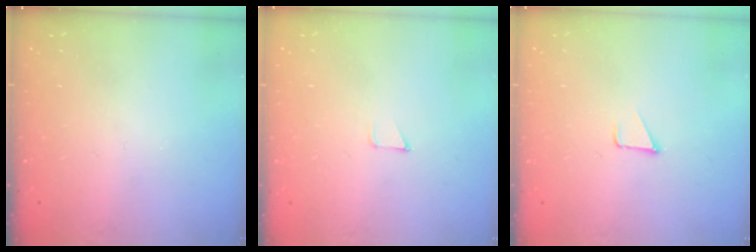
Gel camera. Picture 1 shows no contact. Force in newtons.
{"total": 2.6, "press": 2.6, "slide": 0.2}
{"total": 1.2, "press": 1.2, "slide": 0.1}